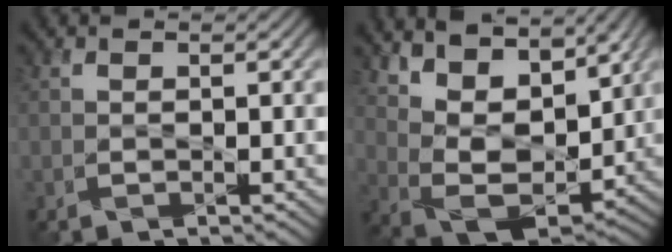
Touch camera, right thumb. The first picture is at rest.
{"total": 10.2, "force": [6.5, 4.2, 6.6], "torque": [-0.159, 0.008, 0.106]}